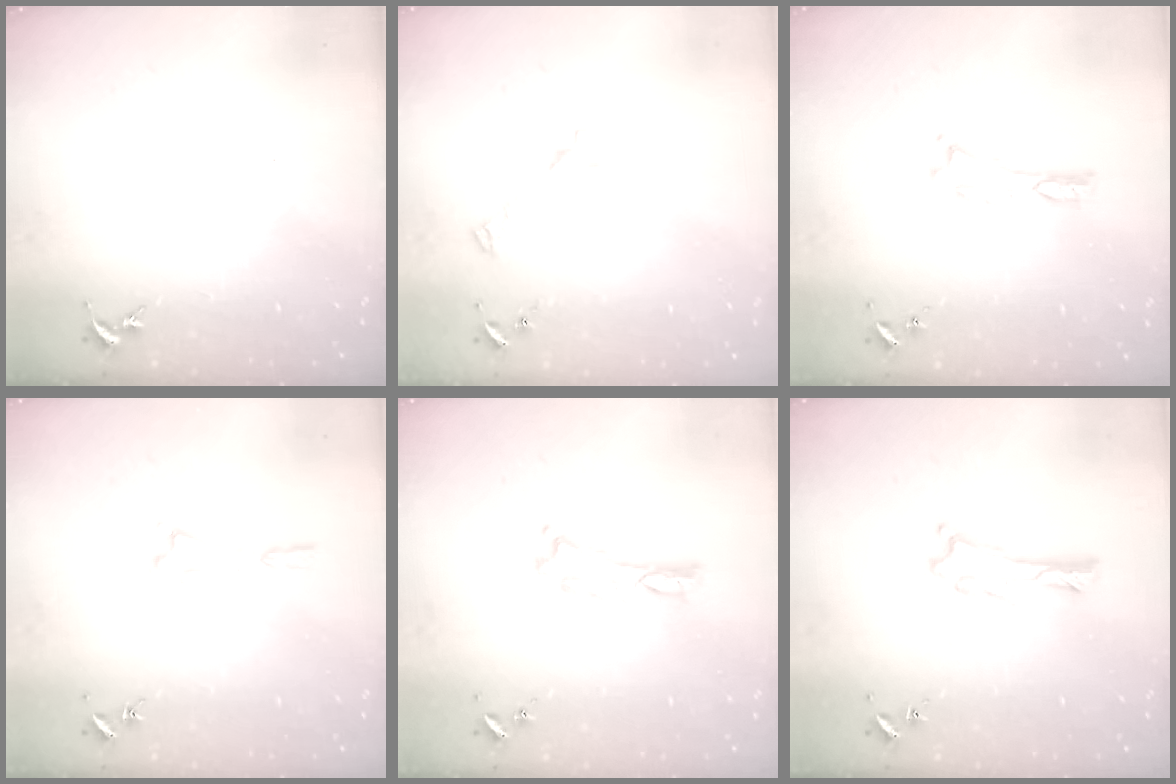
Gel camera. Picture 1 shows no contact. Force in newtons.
{"total": 2.6, "press": 2.6, "slide": 0.3}
{"total": 0.0}
{"total": 1.6, "press": 1.6, "slide": 0.1}
{"total": 0.0}
{"total": 0.0}